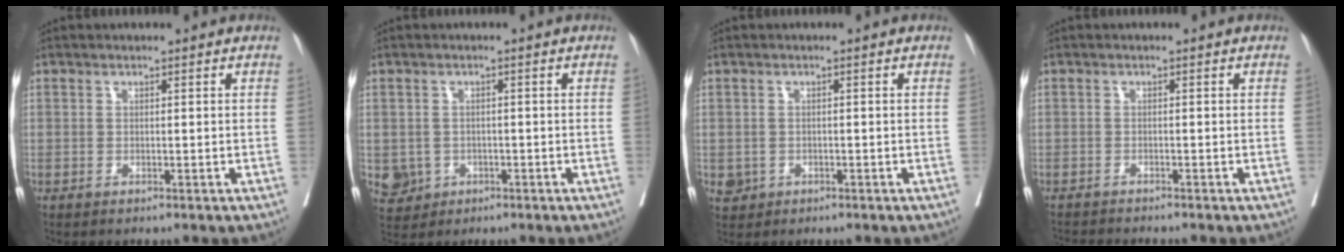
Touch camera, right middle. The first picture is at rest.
{"total": 4.4, "force": [-1.4, 4.1, 0.6], "torque": [-0.008, 0.006, -0.017]}
{"total": 1.9, "force": [-0.7, 1.7, 0.5], "torque": [-0.005, 0.004, -0.005]}
{"total": 4.5, "force": [-4.3, -0.3, 1.2], "torque": [-0.013, -0.012, -0.067]}